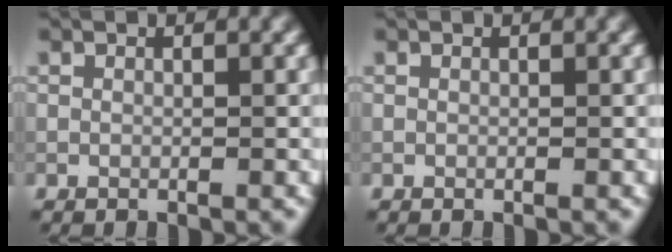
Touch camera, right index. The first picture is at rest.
{"total": 0.0}